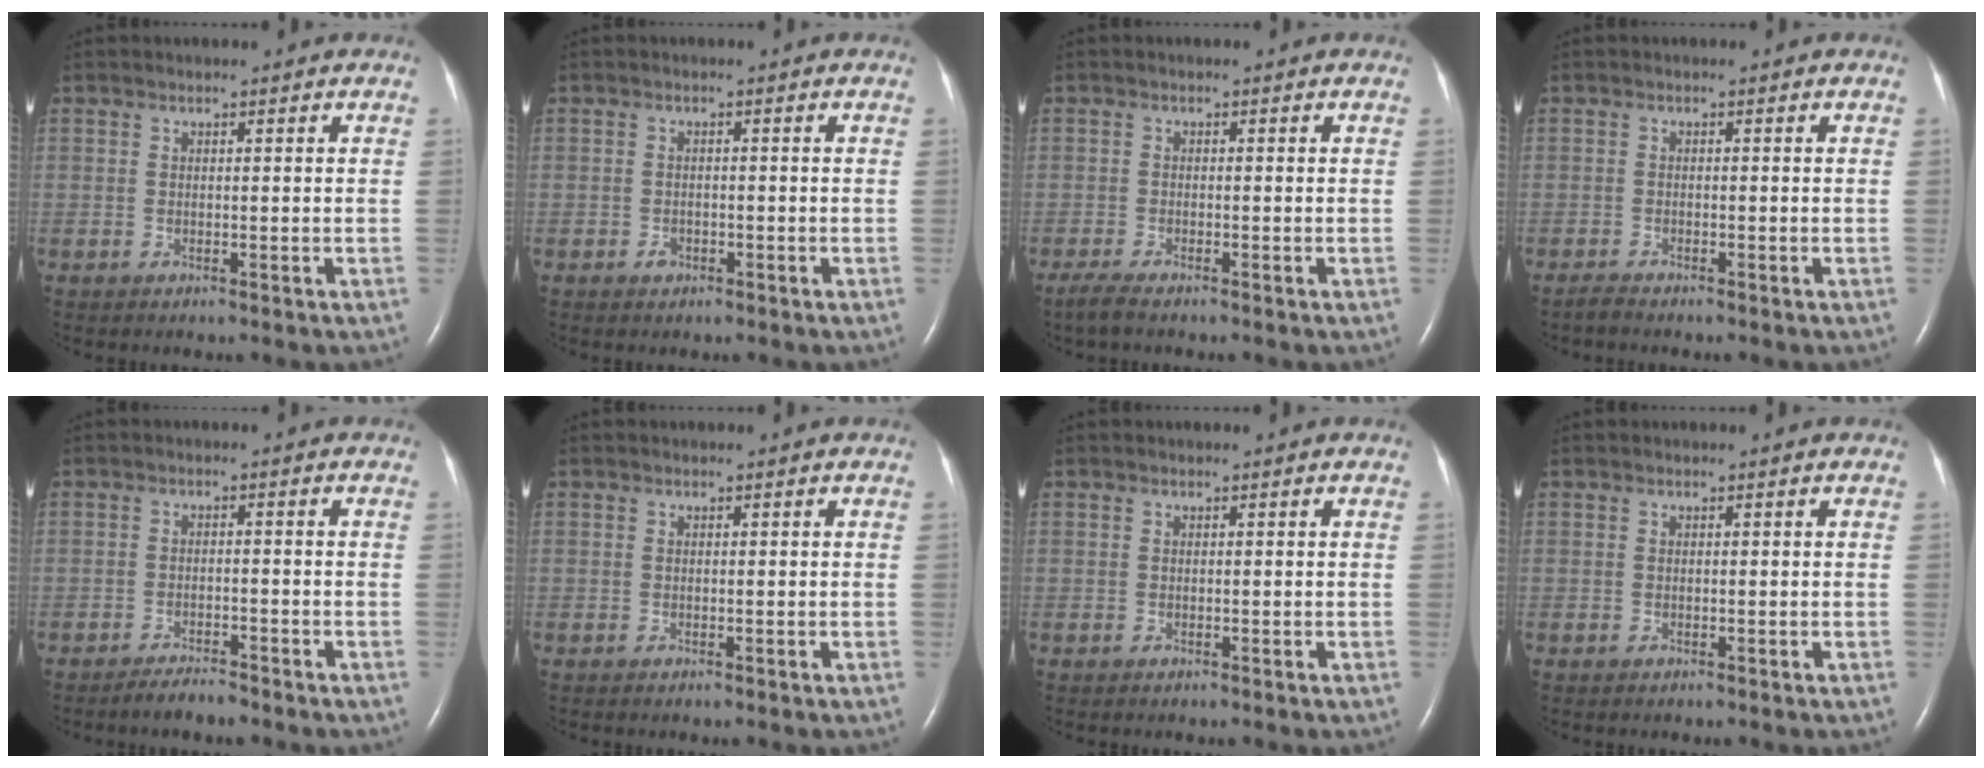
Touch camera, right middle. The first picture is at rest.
{"total": 1.2, "force": [-0.7, 0.9, 0.5], "torque": [-0.010, 0.002, -0.010]}
{"total": 2.5, "force": [-2.0, 0.2, 1.5], "torque": [-0.041, -0.009, -0.037]}
{"total": 1.0, "force": [-1.0, 0.0, 0.2], "torque": [-0.014, -0.003, -0.018]}
{"total": 2.8, "force": [-2.6, 0.3, 1.0], "torque": [-0.026, -0.006, -0.043]}
{"total": 0.0}
{"total": 0.0}
{"total": 0.0}